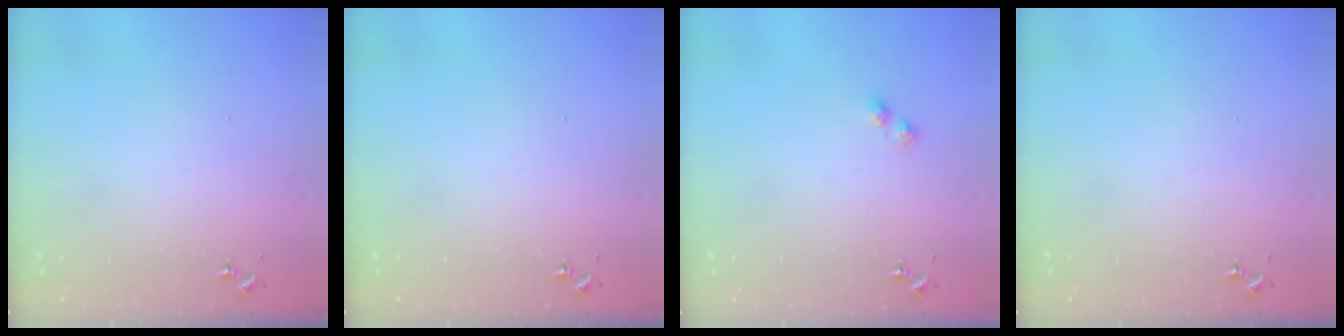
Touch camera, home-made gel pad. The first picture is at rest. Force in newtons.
{"total": 0.0}
{"total": 3.4, "press": 3.3, "slide": 0.5}
{"total": 0.0}